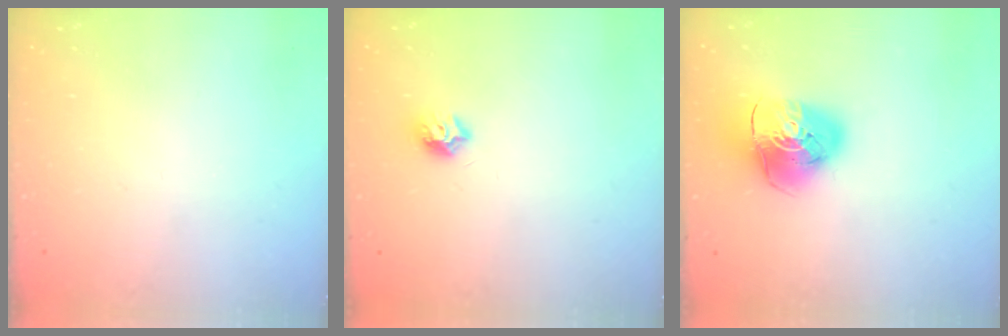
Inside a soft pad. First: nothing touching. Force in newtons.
{"total": 7.4, "press": 7.4, "slide": 0.9}
{"total": 12.7, "press": 12.6, "slide": 1.7}